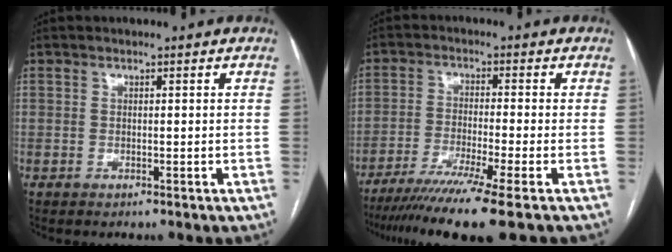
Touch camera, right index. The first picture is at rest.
{"total": 11.9, "force": [-8.9, -2.0, 7.6], "torque": [-0.115, -0.033, -0.138]}